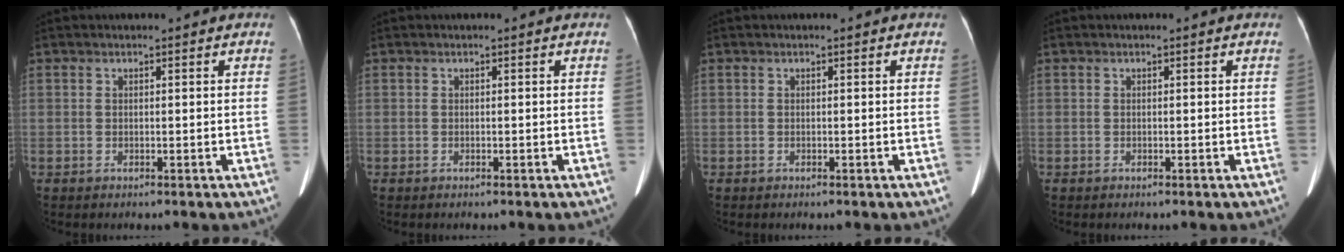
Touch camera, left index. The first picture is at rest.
{"total": 0.0}
{"total": 0.0}
{"total": 0.0}